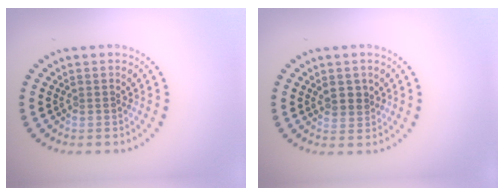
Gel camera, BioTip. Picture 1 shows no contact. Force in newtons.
{"total": 1.5, "press": 1.4, "slide": 0.7}